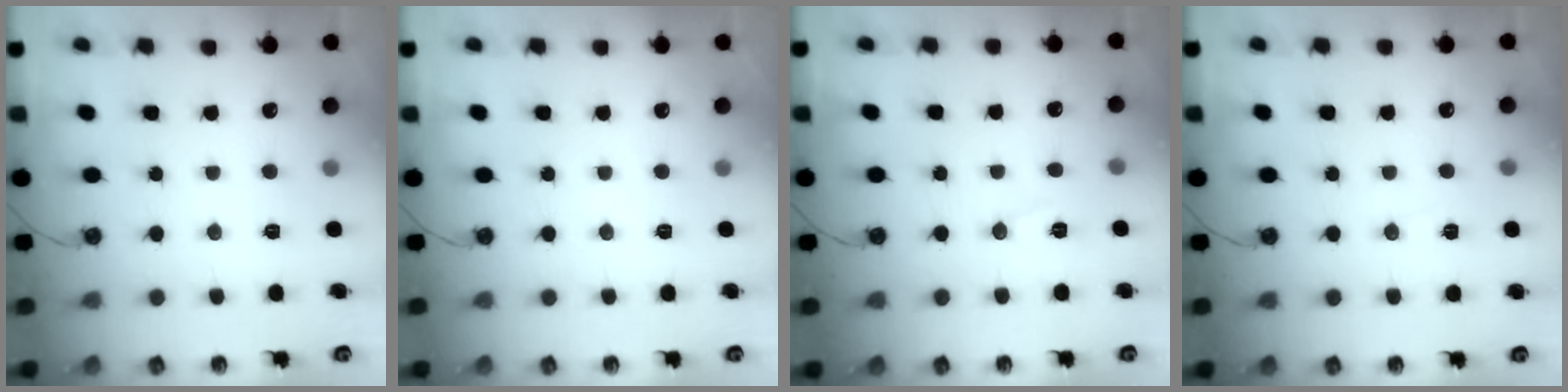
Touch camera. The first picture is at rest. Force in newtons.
{"total": 0.0}
{"total": 7.0, "press": 5.3, "slide": 4.6}
{"total": 3.8, "press": 3.2, "slide": 2.1}